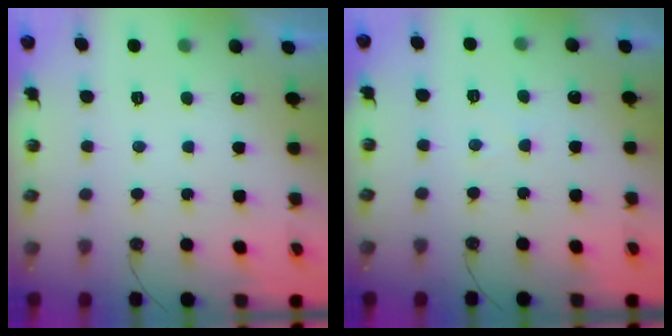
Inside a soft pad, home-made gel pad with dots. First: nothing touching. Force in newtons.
{"total": 2.5, "press": 2.5, "slide": 0.4}